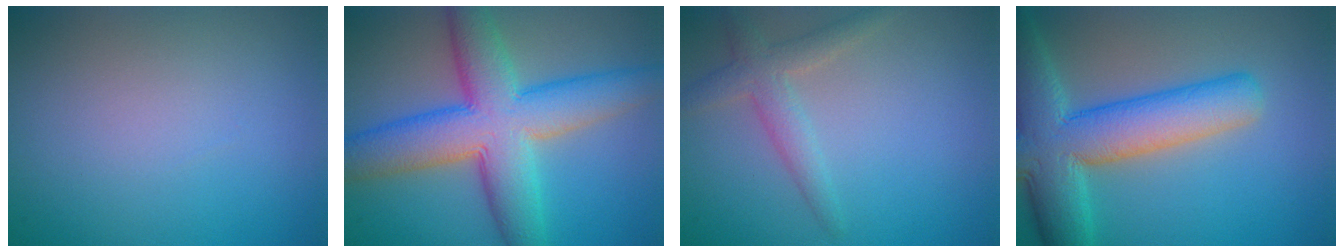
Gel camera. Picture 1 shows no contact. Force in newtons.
{"total": 9.9, "press": 9.9, "slide": 0.4}
{"total": 2.6, "press": 2.6, "slide": 0.1}
{"total": 9.5, "press": 9.5, "slide": 0.4}